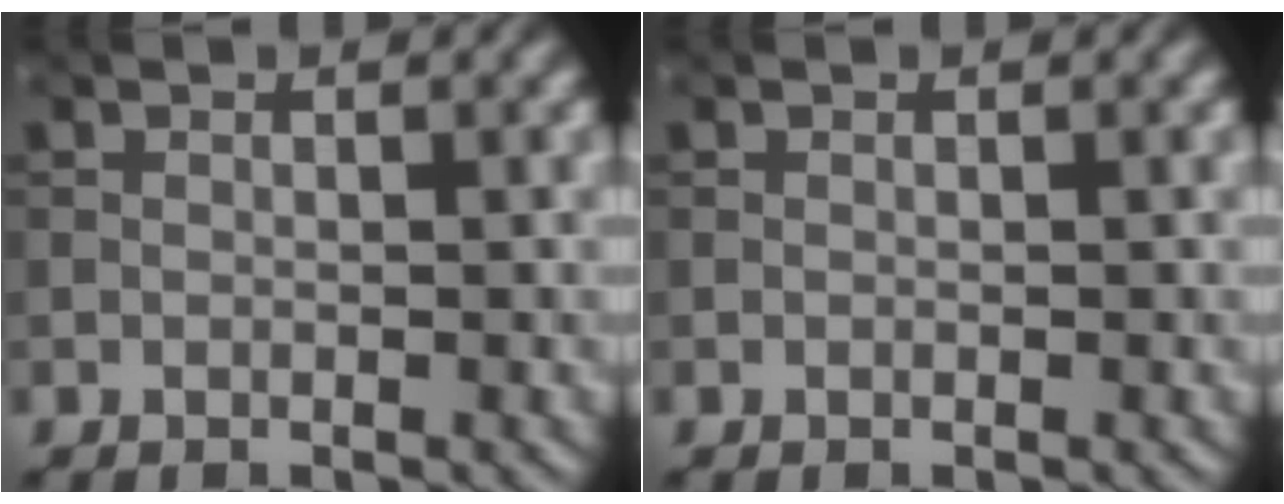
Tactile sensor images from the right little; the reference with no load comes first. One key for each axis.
{"total": 0.0}